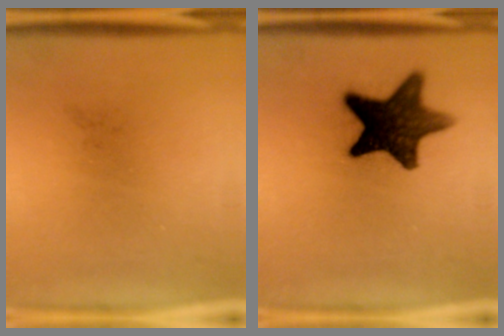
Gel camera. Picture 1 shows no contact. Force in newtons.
{"total": 13.2}